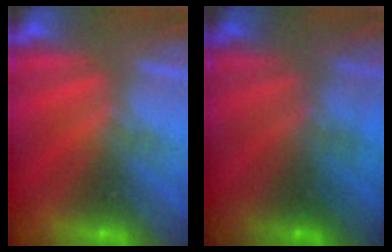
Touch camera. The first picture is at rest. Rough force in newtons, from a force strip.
{"total": 2.7}